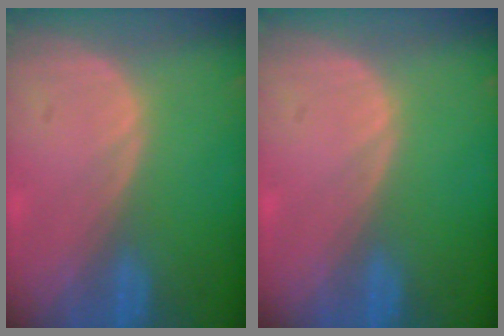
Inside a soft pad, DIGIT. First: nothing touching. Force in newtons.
{"total": 0.0}